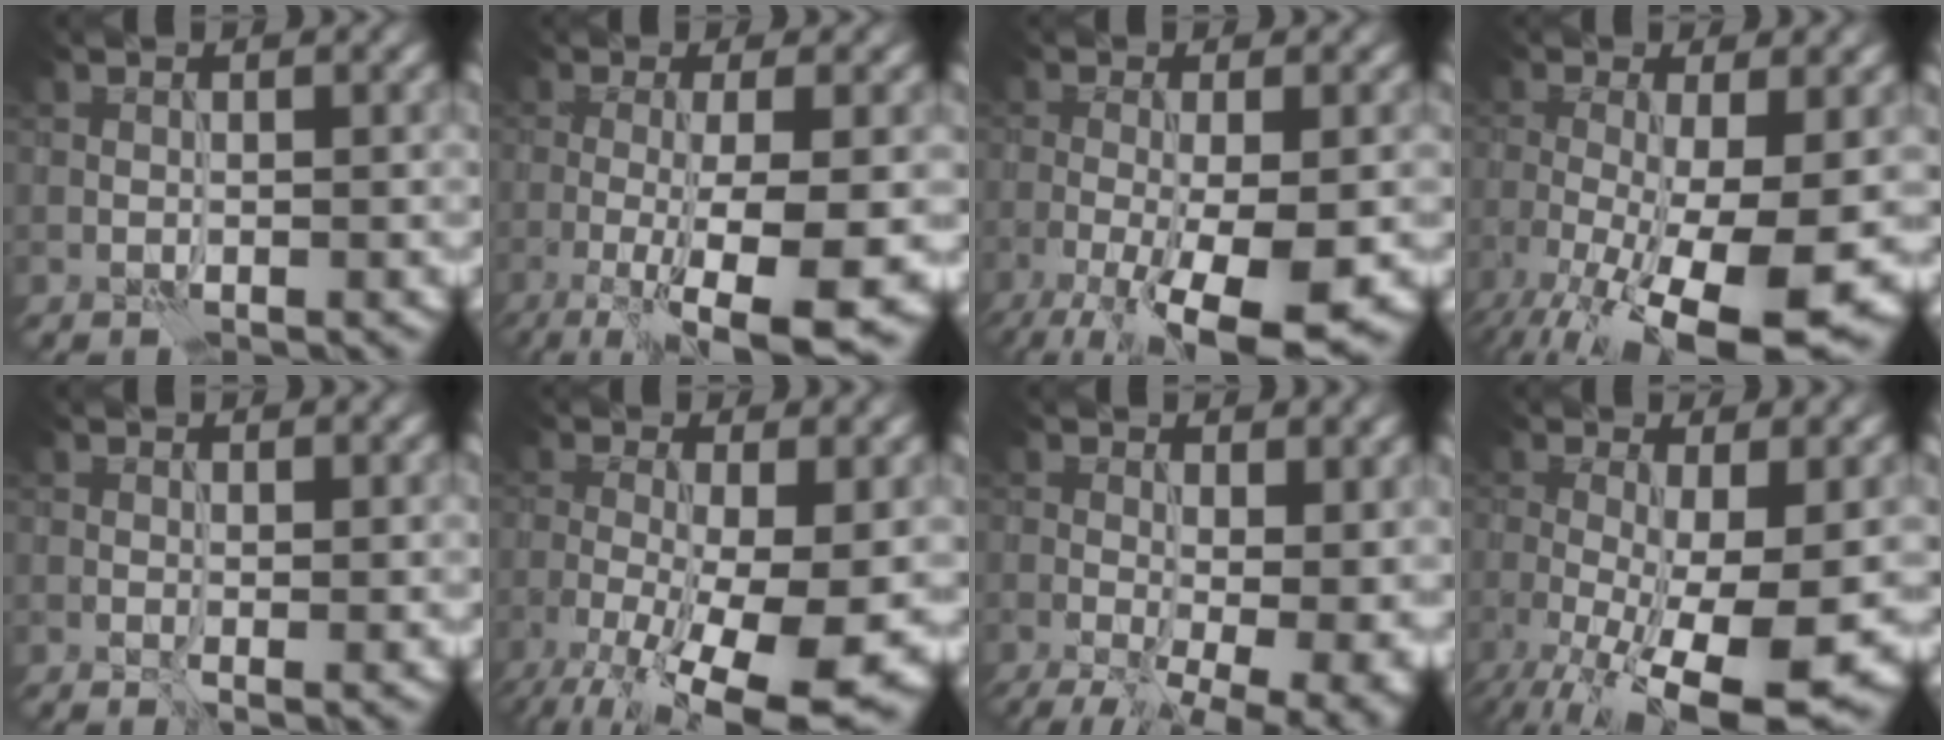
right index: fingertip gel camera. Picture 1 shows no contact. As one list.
[{"total": 10.1, "force": [-3.4, 2.3, 9.2], "torque": [-0.133, -0.007, -0.056]}, {"total": 9.3, "force": [-4.3, 2.6, 7.8], "torque": [-0.135, -0.016, -0.071]}, {"total": 12.7, "force": [-4.8, 4.0, 11.1], "torque": [-0.190, -0.031, -0.074]}, {"total": 1.1, "force": [0.1, 0.3, 1.0], "torque": [-0.012, -0.004, 0.000]}, {"total": 13.1, "force": [-5.5, 4.3, 11.0], "torque": [-0.194, -0.026, -0.084]}, {"total": 13.0, "force": [-2.6, 6.4, 11.0], "torque": [-0.127, -0.022, -0.020]}, {"total": 12.0, "force": [-3.3, 3.8, 10.9], "torque": [-0.175, -0.020, -0.046]}]